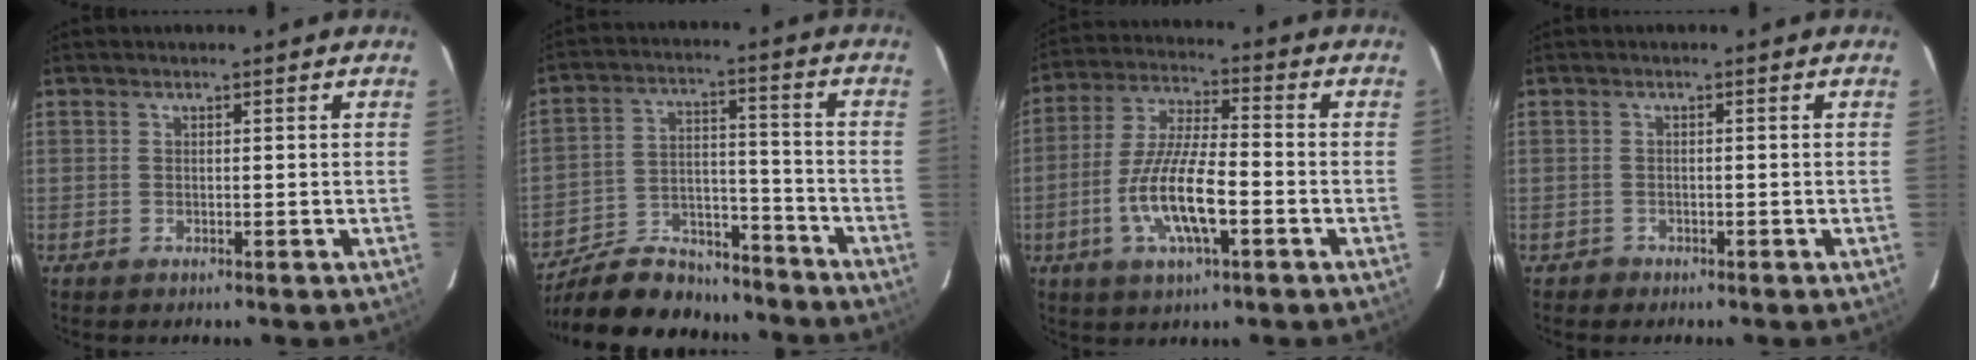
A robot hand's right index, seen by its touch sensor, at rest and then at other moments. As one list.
[{"total": 19.3, "force": [-16.3, 7.6, 6.9], "torque": [-0.149, 0.025, -0.246]}, {"total": 12.8, "force": [-4.3, 3.3, 11.6], "torque": [-0.239, -0.007, -0.080]}, {"total": 1.2, "force": [-0.9, 0.9, 0.0], "torque": [-0.001, 0.004, -0.013]}]